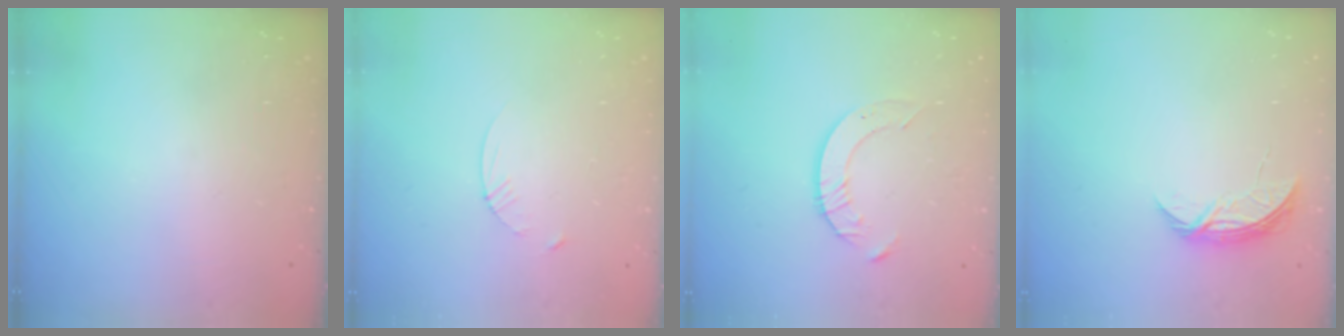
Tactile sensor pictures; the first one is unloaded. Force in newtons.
{"total": 3.4, "press": 3.3, "slide": 0.3}
{"total": 4.7, "press": 4.6, "slide": 0.6}
{"total": 5.4, "press": 5.4, "slide": 0.5}